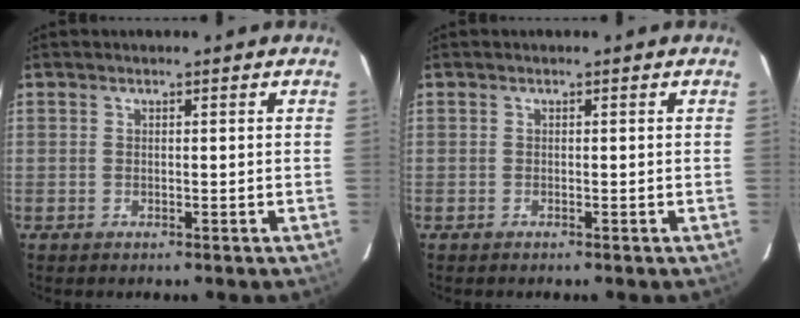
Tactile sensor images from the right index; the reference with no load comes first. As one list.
[{"total": 0.0}]